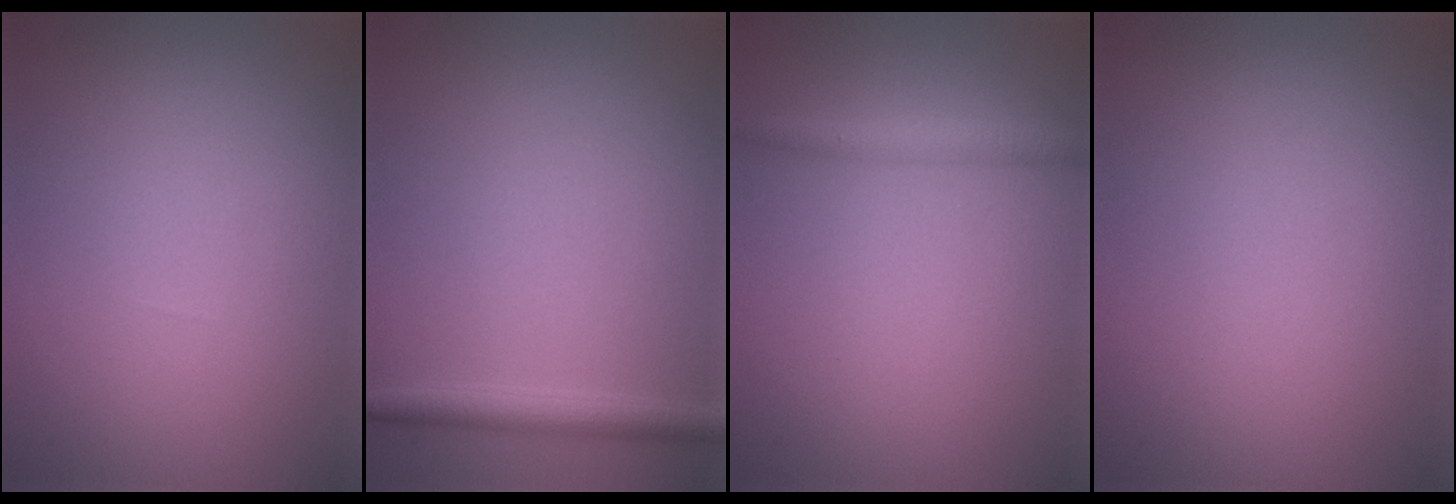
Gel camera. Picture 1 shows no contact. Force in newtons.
{"total": 2.0, "press": 2.0, "slide": 0.1}
{"total": 1.8, "press": 1.8, "slide": 0.1}
{"total": 0.0}